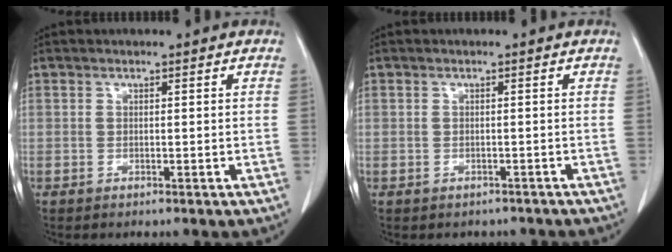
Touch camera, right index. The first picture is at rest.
{"total": 2.6, "force": [-2.0, 1.7, 0.0], "torque": [-0.003, 0.005, -0.028]}